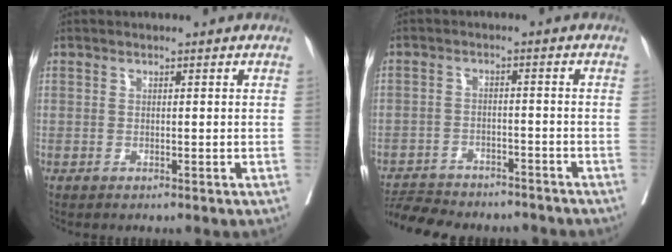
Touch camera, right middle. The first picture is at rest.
{"total": 12.0, "force": [-11.1, 3.3, 3.3], "torque": [-0.065, 0.007, -0.156]}